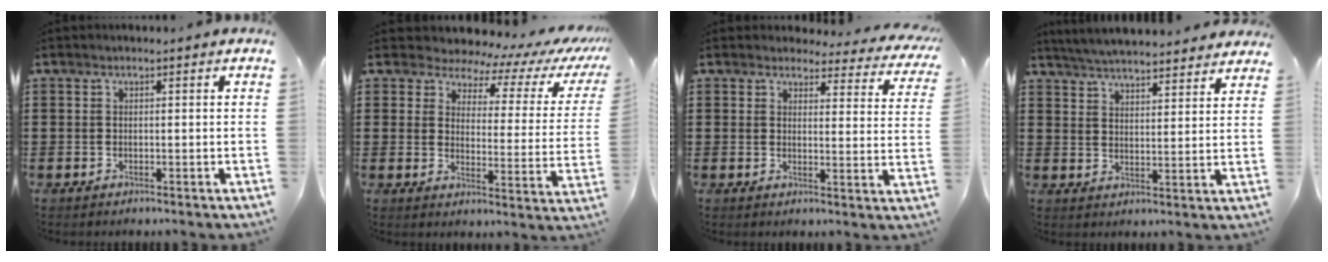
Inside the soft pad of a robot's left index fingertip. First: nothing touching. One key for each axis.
{"total": 4.7, "fx": 4.1, "fy": 2.0, "fz": 1.0, "tx": -0.036, "ty": -0.036, "tz": 0.063}
{"total": 3.7, "fx": 3.5, "fy": 0.9, "fz": 1.0, "tx": -0.030, "ty": -0.018, "tz": 0.059}
{"total": 5.2, "fx": 5.1, "fy": 0.0, "fz": 0.6, "tx": -0.034, "ty": -0.026, "tz": 0.091}